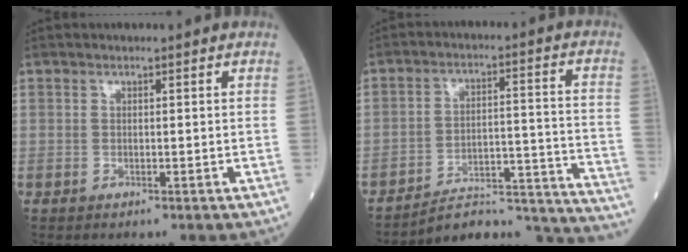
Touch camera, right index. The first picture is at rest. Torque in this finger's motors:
{"motor_torque": [-0.71, -0.55, -0.24, -0.02]}